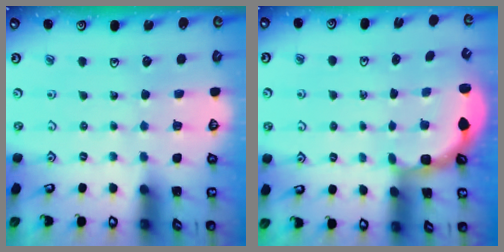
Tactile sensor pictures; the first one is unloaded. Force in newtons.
{"total": 2.8, "press": 2.5, "slide": 1.4}